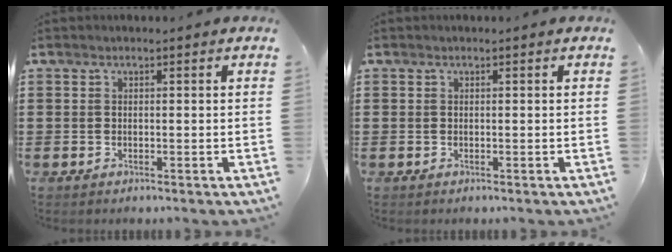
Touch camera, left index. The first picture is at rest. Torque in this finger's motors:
{"motor_torque": [0.00, 0.00, 0.00, 0.01]}